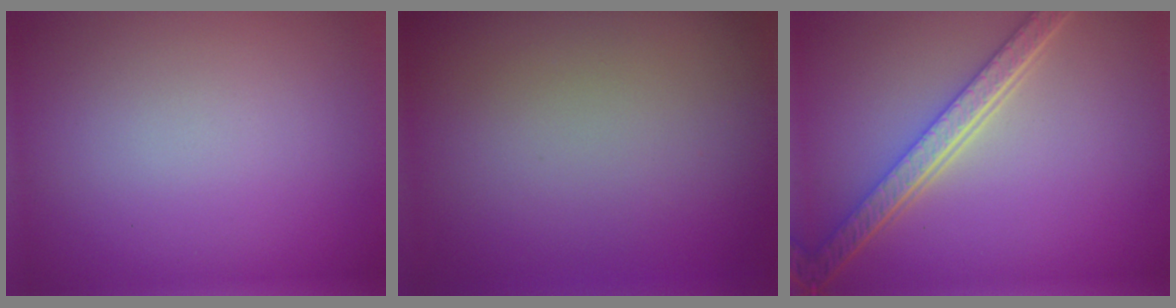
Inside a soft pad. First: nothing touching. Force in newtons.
{"total": 0.0}
{"total": 5.5, "press": 4.1, "slide": 3.7}